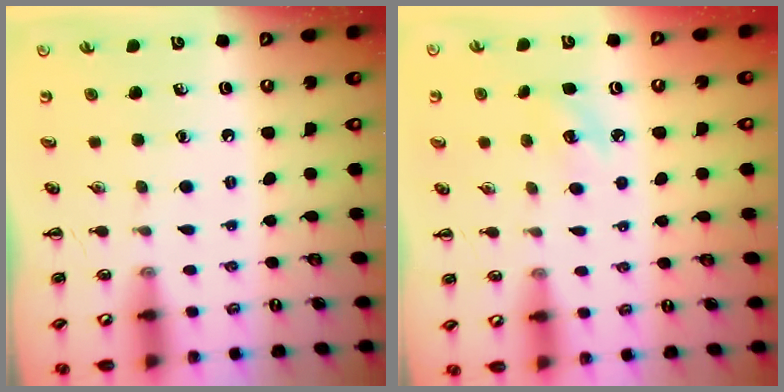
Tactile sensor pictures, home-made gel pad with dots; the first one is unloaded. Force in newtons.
{"total": 5.0, "press": 4.8, "slide": 1.5}